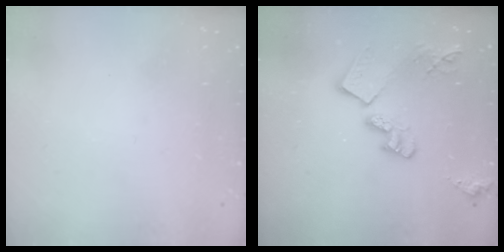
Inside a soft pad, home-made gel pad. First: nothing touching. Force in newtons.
{"total": 17.4, "press": 17.4, "slide": 1.1}